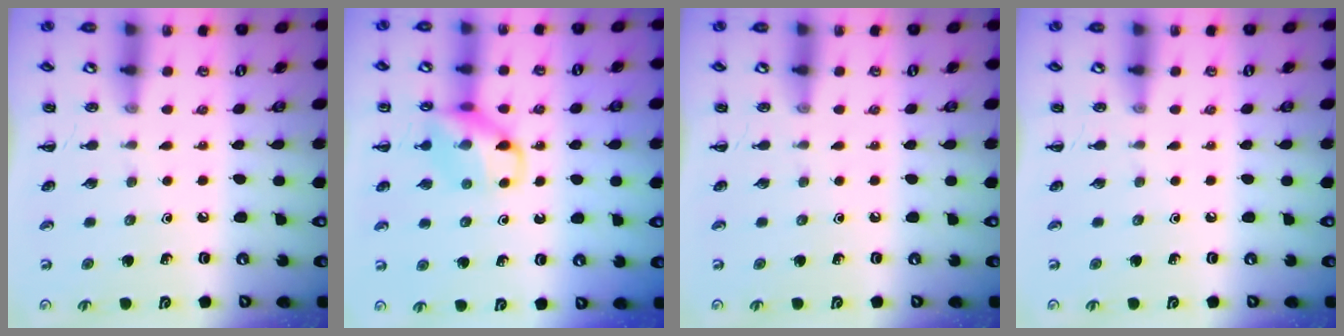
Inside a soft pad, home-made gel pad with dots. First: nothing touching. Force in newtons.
{"total": 11.7, "press": 11.6, "slide": 1.2}
{"total": 0.0}
{"total": 0.0}